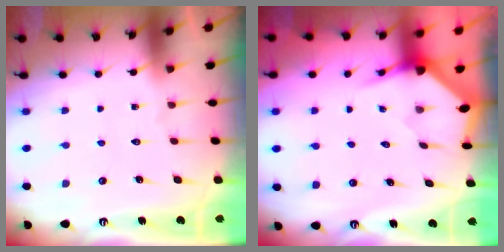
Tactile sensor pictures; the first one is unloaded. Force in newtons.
{"total": 3.4, "press": 3.4, "slide": 0.2}